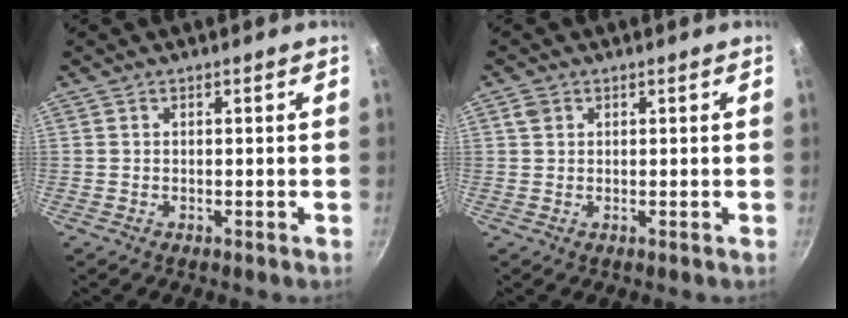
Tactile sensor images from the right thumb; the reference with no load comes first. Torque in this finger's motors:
{"motor_torque": [-0.28, 0.55, 0.58, 0.20, 0.03]}